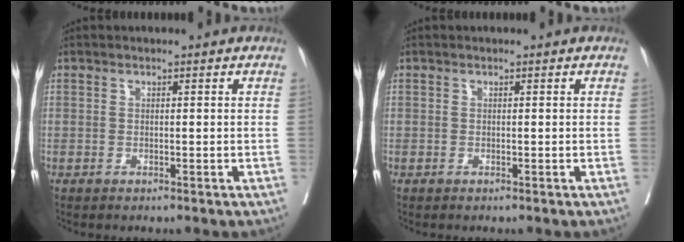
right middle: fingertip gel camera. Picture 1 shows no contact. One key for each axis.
{"total": 0.0}